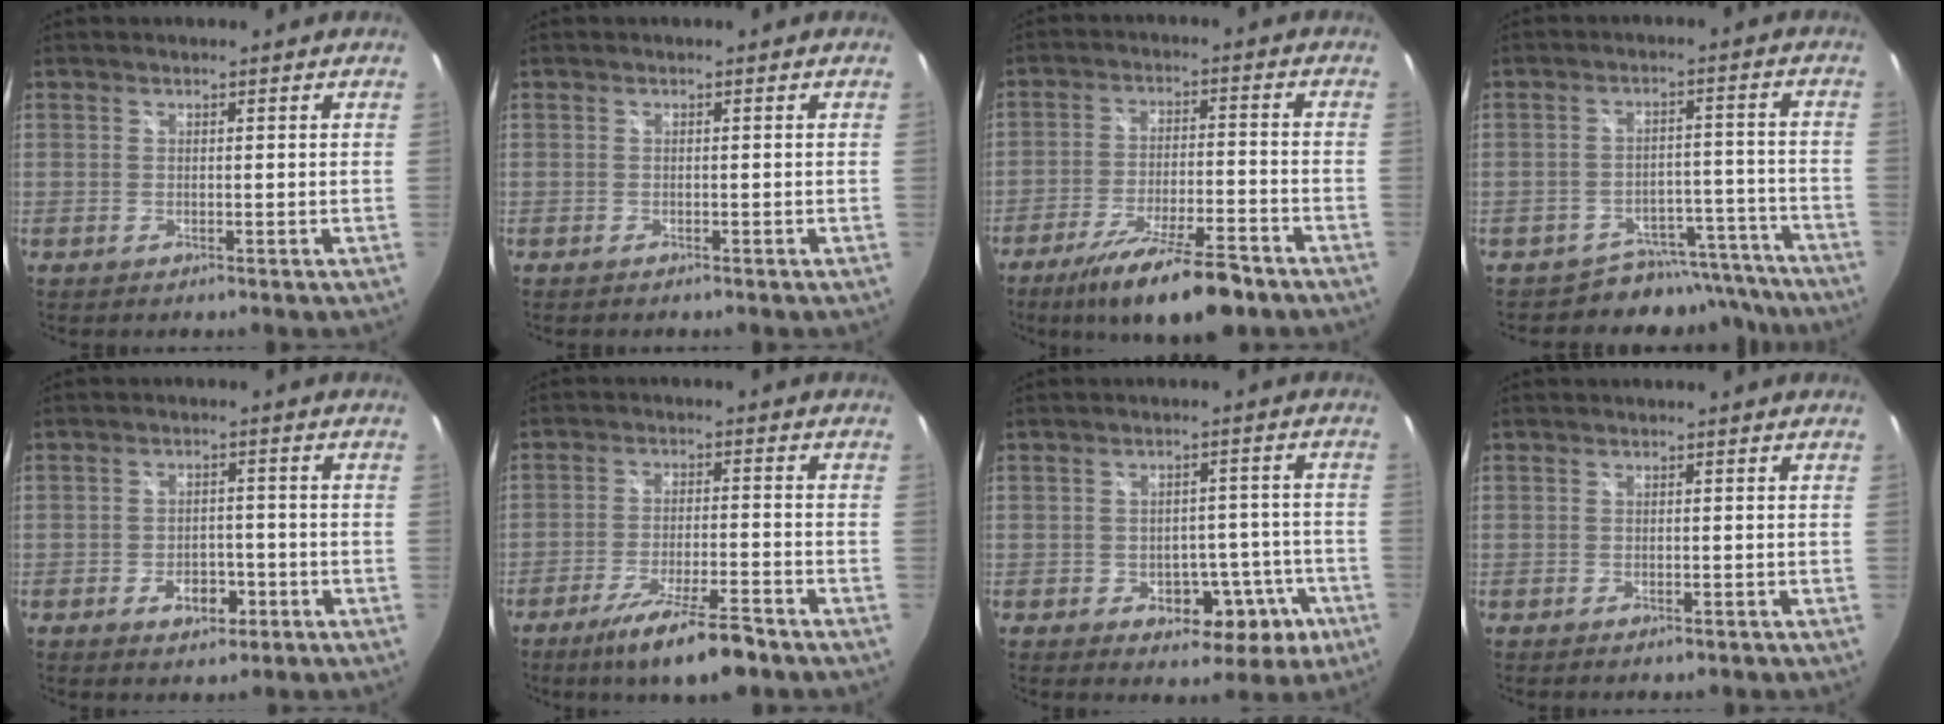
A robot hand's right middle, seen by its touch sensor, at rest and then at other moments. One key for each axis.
{"total": 0.8, "fx": -0.7, "fy": 0.4, "fz": 0.2, "tx": -0.008, "ty": -0.002, "tz": -0.012}
{"total": 15.0, "fx": -11.2, "fy": 3.2, "fz": 9.5, "tx": -0.183, "ty": -0.026, "tz": -0.181}
{"total": 9.9, "fx": -9.0, "fy": 4.1, "fz": 0.6, "tx": -0.002, "ty": 0.035, "tz": -0.115}
{"total": 5.1, "fx": -2.5, "fy": 3.2, "fz": 3.1, "tx": -0.057, "ty": 0.002, "tz": -0.032}
{"total": 11.7, "fx": -8.5, "fy": 1.8, "fz": 7.8, "tx": -0.156, "ty": -0.027, "tz": -0.142}
{"total": 9.5, "fx": -4.2, "fy": 6.7, "fz": 5.3, "tx": -0.075, "ty": 0.018, "tz": -0.039}
{"total": 1.5, "fx": -1.1, "fy": 0.7, "fz": 0.7, "tx": -0.013, "ty": -0.005, "tz": -0.017}